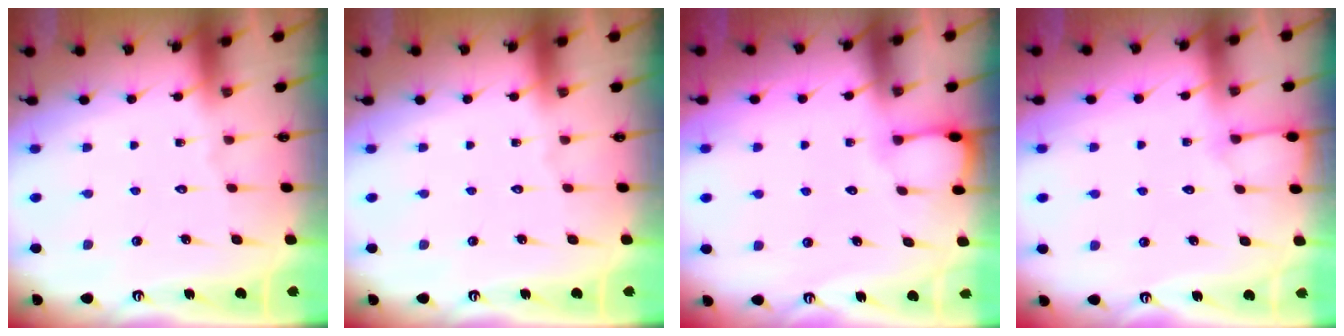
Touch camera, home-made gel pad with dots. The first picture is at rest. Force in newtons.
{"total": 0.0}
{"total": 2.5, "press": 2.5, "slide": 0.2}
{"total": 5.2, "press": 5.2, "slide": 0.6}